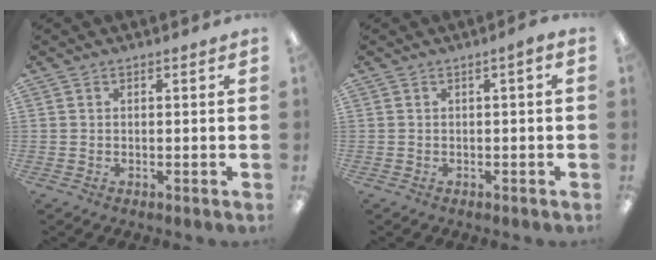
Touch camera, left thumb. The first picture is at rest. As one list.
[{"total": 1.0, "force": [-0.4, 0.2, 0.9], "torque": [-0.016, 0.001, -0.007]}]